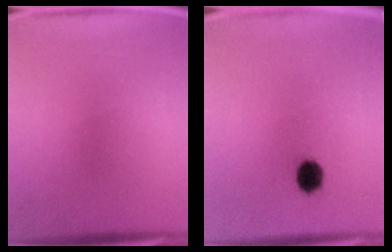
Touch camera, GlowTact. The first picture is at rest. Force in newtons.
{"total": 3.9}